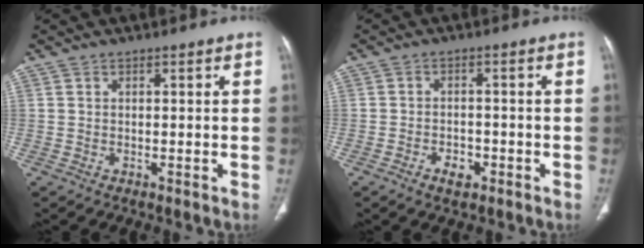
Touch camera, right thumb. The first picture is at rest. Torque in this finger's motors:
{"motor_torque": [-0.63, -0.18, -0.01, -0.13, 0.00]}